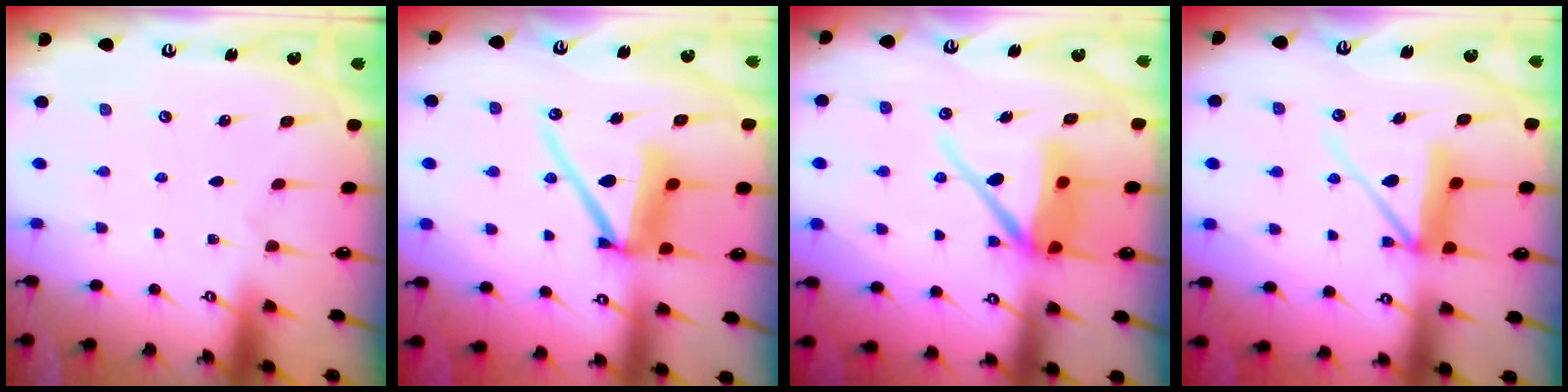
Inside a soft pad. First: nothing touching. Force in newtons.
{"total": 12.5, "press": 12.4, "slide": 1.7}
{"total": 11.5, "press": 11.4, "slide": 1.5}
{"total": 9.8, "press": 9.7, "slide": 1.4}